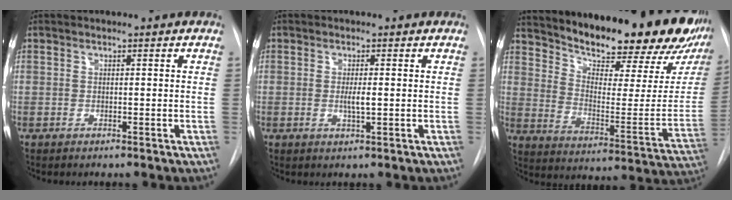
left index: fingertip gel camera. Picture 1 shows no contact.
{"total": 2.2, "force": [-0.4, 0.3, 2.1], "torque": [-0.040, -0.006, -0.009]}
{"total": 27.3, "force": [22.6, 6.0, 14.0], "torque": [-0.225, -0.074, 0.292]}